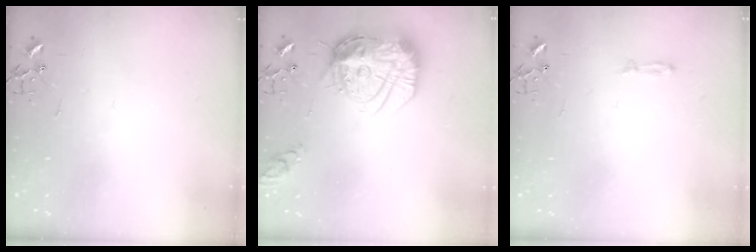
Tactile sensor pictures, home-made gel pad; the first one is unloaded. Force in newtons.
{"total": 19.4, "press": 19.3, "slide": 1.7}
{"total": 3.5, "press": 3.5, "slide": 0.5}